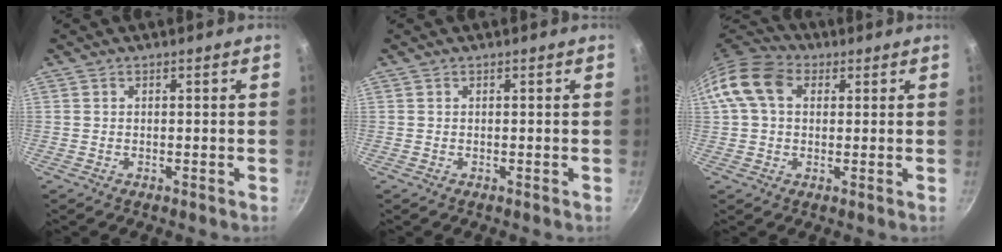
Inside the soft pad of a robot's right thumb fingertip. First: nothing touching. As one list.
[{"total": 0.0}, {"total": 11.1, "force": [2.9, 8.1, 7.1], "torque": [-0.117, 0.020, 0.034]}]